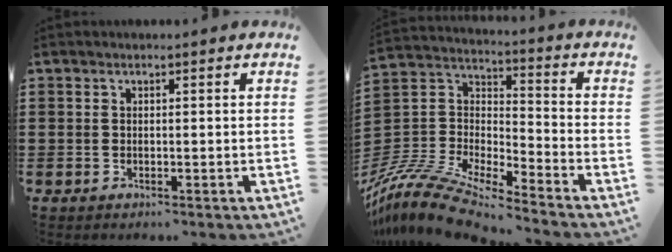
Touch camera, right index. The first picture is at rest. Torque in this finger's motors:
{"motor_torque": [-1.03, 1.11, 0.74, 0.21]}